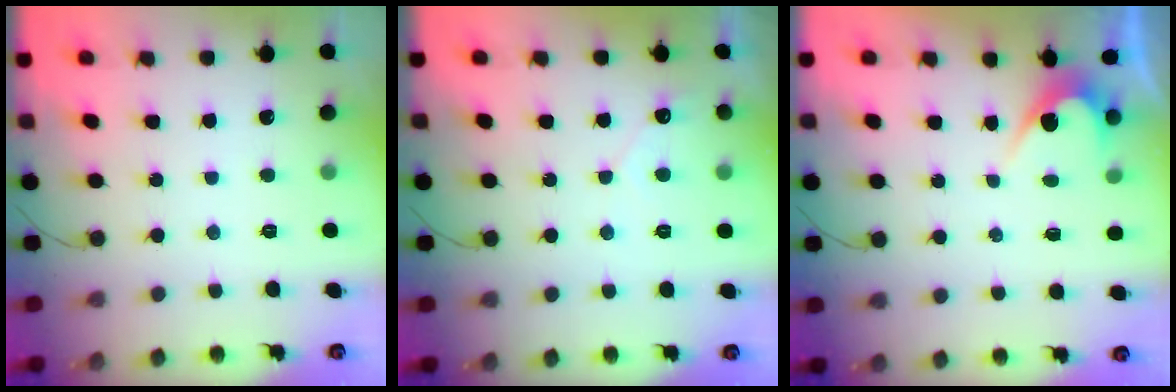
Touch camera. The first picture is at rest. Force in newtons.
{"total": 2.7, "press": 2.7, "slide": 0.1}
{"total": 2.6, "press": 2.6, "slide": 0.1}